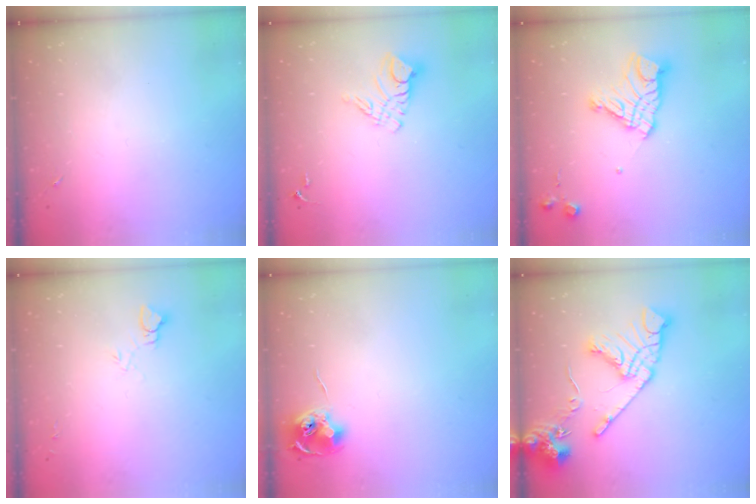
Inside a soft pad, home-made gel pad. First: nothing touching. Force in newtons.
{"total": 9.8, "press": 9.8, "slide": 0.9}
{"total": 14.5, "press": 14.5, "slide": 1.3}
{"total": 6.0, "press": 6.0, "slide": 0.4}
{"total": 8.4, "press": 8.4, "slide": 0.4}
{"total": 18.2, "press": 18.0, "slide": 2.5}